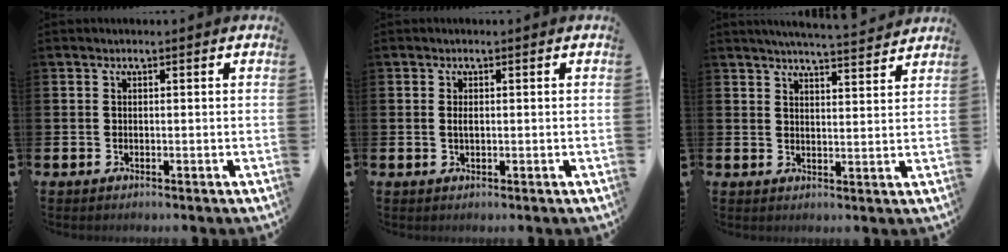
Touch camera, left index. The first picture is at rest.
{"total": 0.9, "force": [0.1, 0.4, 0.8], "torque": [-0.008, 0.000, -0.001]}
{"total": 5.0, "force": [4.9, -0.3, 0.9], "torque": [-0.025, -0.028, 0.086]}